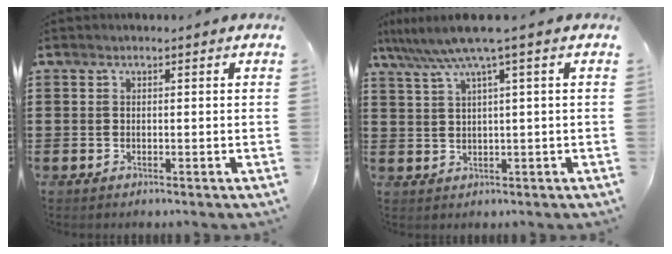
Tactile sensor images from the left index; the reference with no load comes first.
{"total": 5.3, "force": [2.7, -0.5, 4.6], "torque": [-0.096, -0.011, 0.043]}